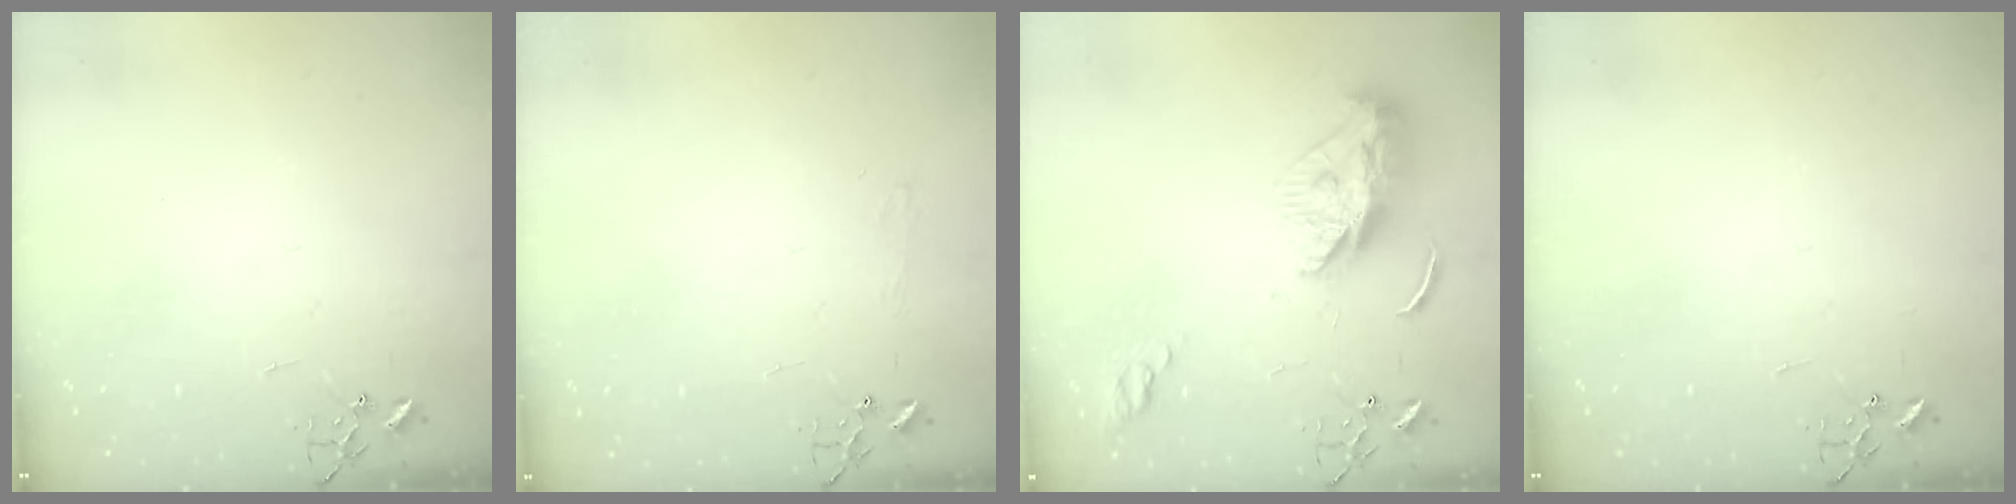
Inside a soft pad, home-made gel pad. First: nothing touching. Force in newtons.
{"total": 4.7, "press": 4.6, "slide": 0.7}
{"total": 10.9, "press": 10.9, "slide": 0.9}
{"total": 0.0}